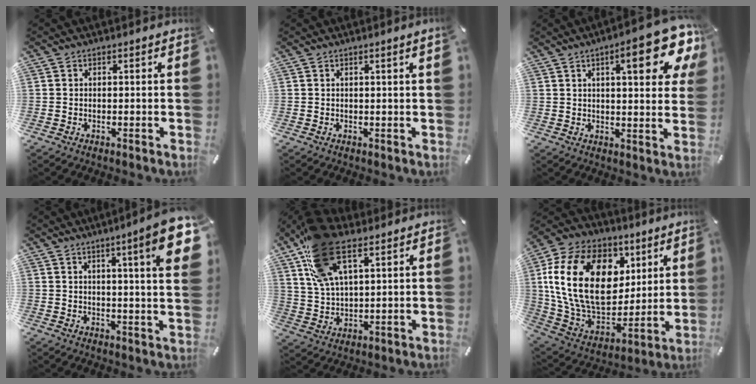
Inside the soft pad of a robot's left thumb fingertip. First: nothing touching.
{"total": 1.0, "force": [0.5, -0.1, 0.9], "torque": [-0.015, -0.002, 0.009]}
{"total": 15.6, "force": [7.6, 4.6, 12.8], "torque": [-0.168, -0.035, 0.114]}
{"total": 11.7, "force": [5.3, 0.8, 10.5], "torque": [-0.159, -0.024, 0.079]}
{"total": 16.4, "force": [9.0, 7.9, 11.2], "torque": [-0.242, -0.021, 0.163]}
{"total": 23.5, "force": [6.4, 16.7, 15.2], "torque": [-0.299, -0.022, 0.117]}